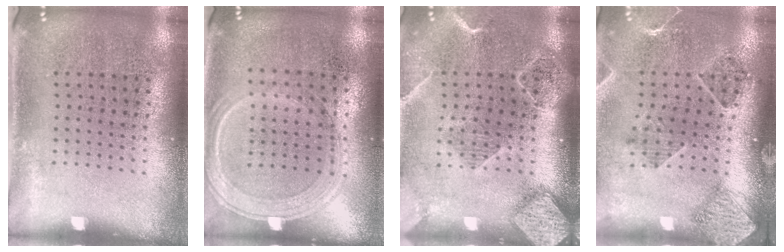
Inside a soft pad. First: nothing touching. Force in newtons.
{"total": 0.7, "press": 0.7, "slide": 0.2}
{"total": 2.4, "press": 2.0, "slide": 1.2}
{"total": 1.5, "press": 1.5, "slide": 0.2}